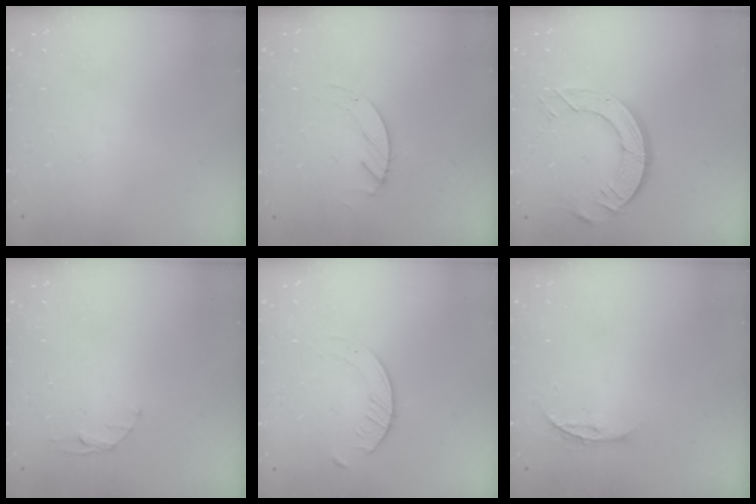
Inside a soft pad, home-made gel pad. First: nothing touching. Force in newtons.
{"total": 2.1, "press": 2.1, "slide": 0.2}
{"total": 9.5, "press": 9.5, "slide": 1.0}
{"total": 4.4, "press": 4.4, "slide": 0.5}
{"total": 3.5, "press": 3.5, "slide": 0.4}
{"total": 3.8, "press": 3.8, "slide": 0.3}